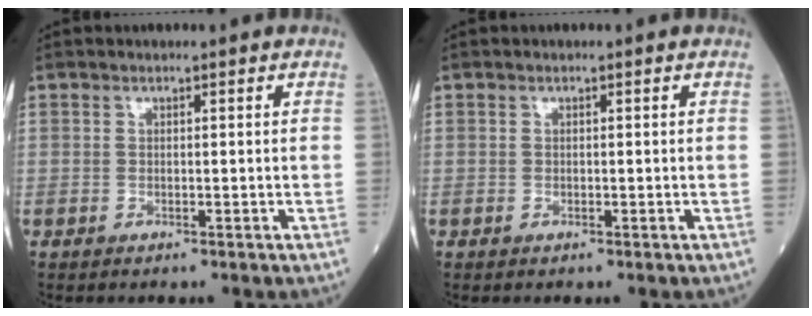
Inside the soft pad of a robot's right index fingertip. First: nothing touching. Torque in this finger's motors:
{"motor_torque": [-0.13, -0.03, -0.03, -0.01]}